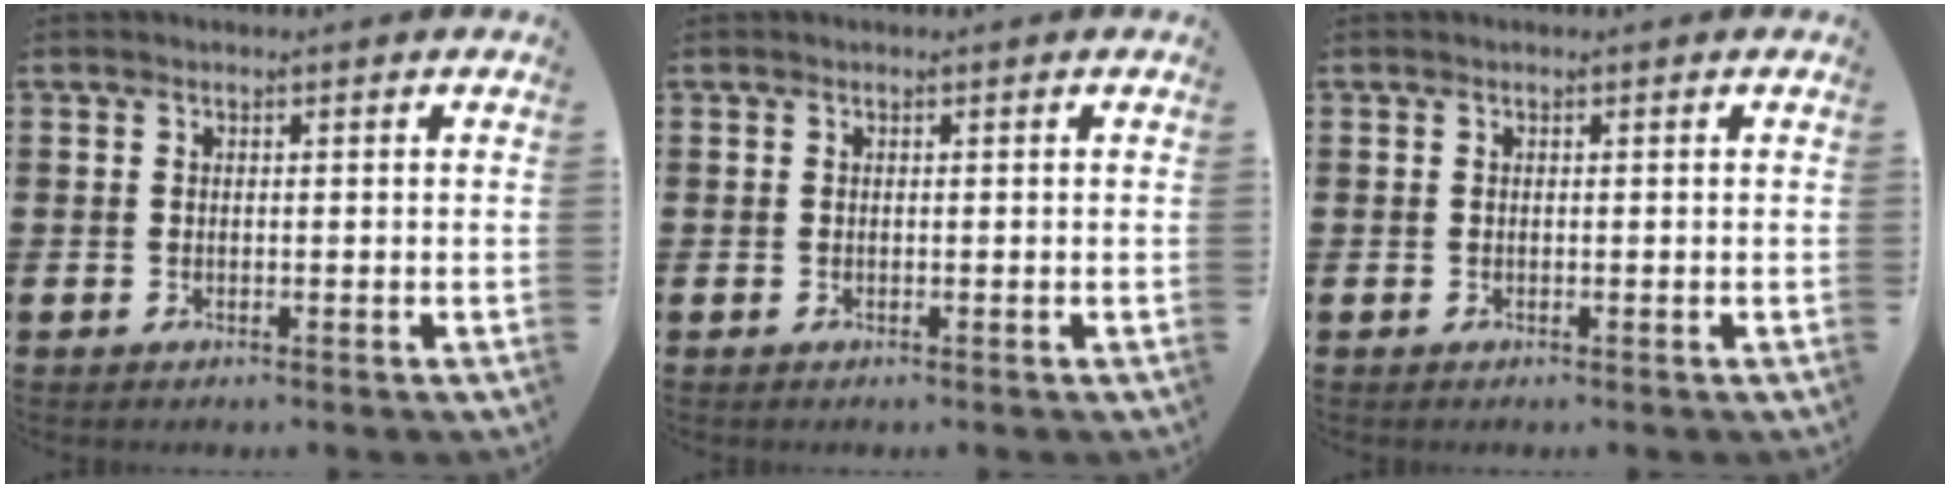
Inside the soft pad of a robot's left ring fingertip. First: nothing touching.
{"total": 0.0}
{"total": 0.0}